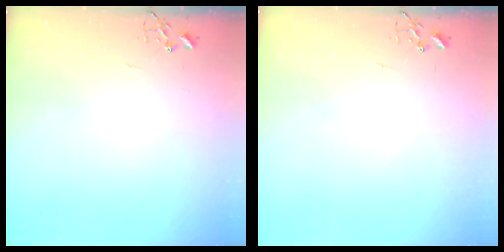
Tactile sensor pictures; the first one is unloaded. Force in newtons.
{"total": 0.0}